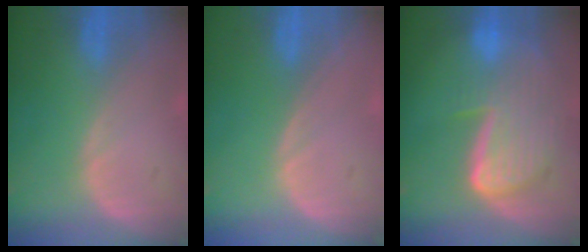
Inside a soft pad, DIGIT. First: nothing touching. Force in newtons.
{"total": 0.0}
{"total": 9.1, "press": 8.0, "slide": 4.5}